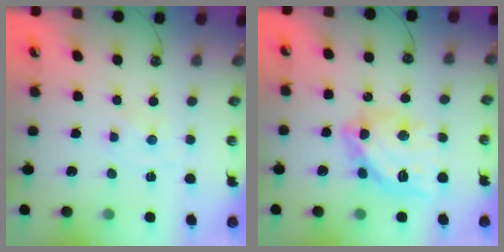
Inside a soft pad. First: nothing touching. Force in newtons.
{"total": 17.8, "press": 17.7, "slide": 1.7}